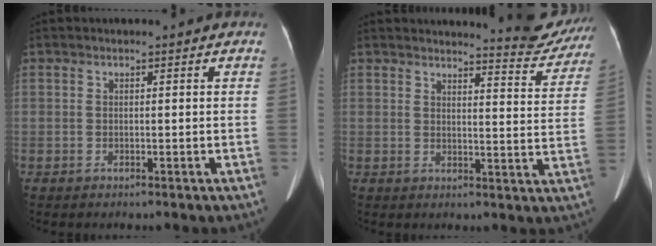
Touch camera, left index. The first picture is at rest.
{"total": 8.3, "force": [8.2, 0.7, 0.9], "torque": [-0.001, -0.036, 0.085]}